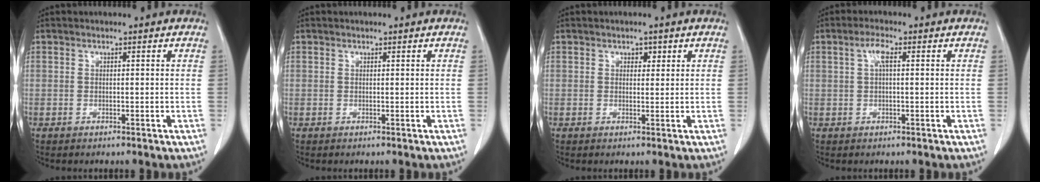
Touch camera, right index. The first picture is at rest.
{"total": 0.0}
{"total": 2.1, "force": [0.9, 1.4, 1.1], "torque": [-0.024, 0.009, 0.018]}
{"total": 3.0, "force": [0.8, 1.0, 2.8], "torque": [-0.061, 0.013, 0.016]}